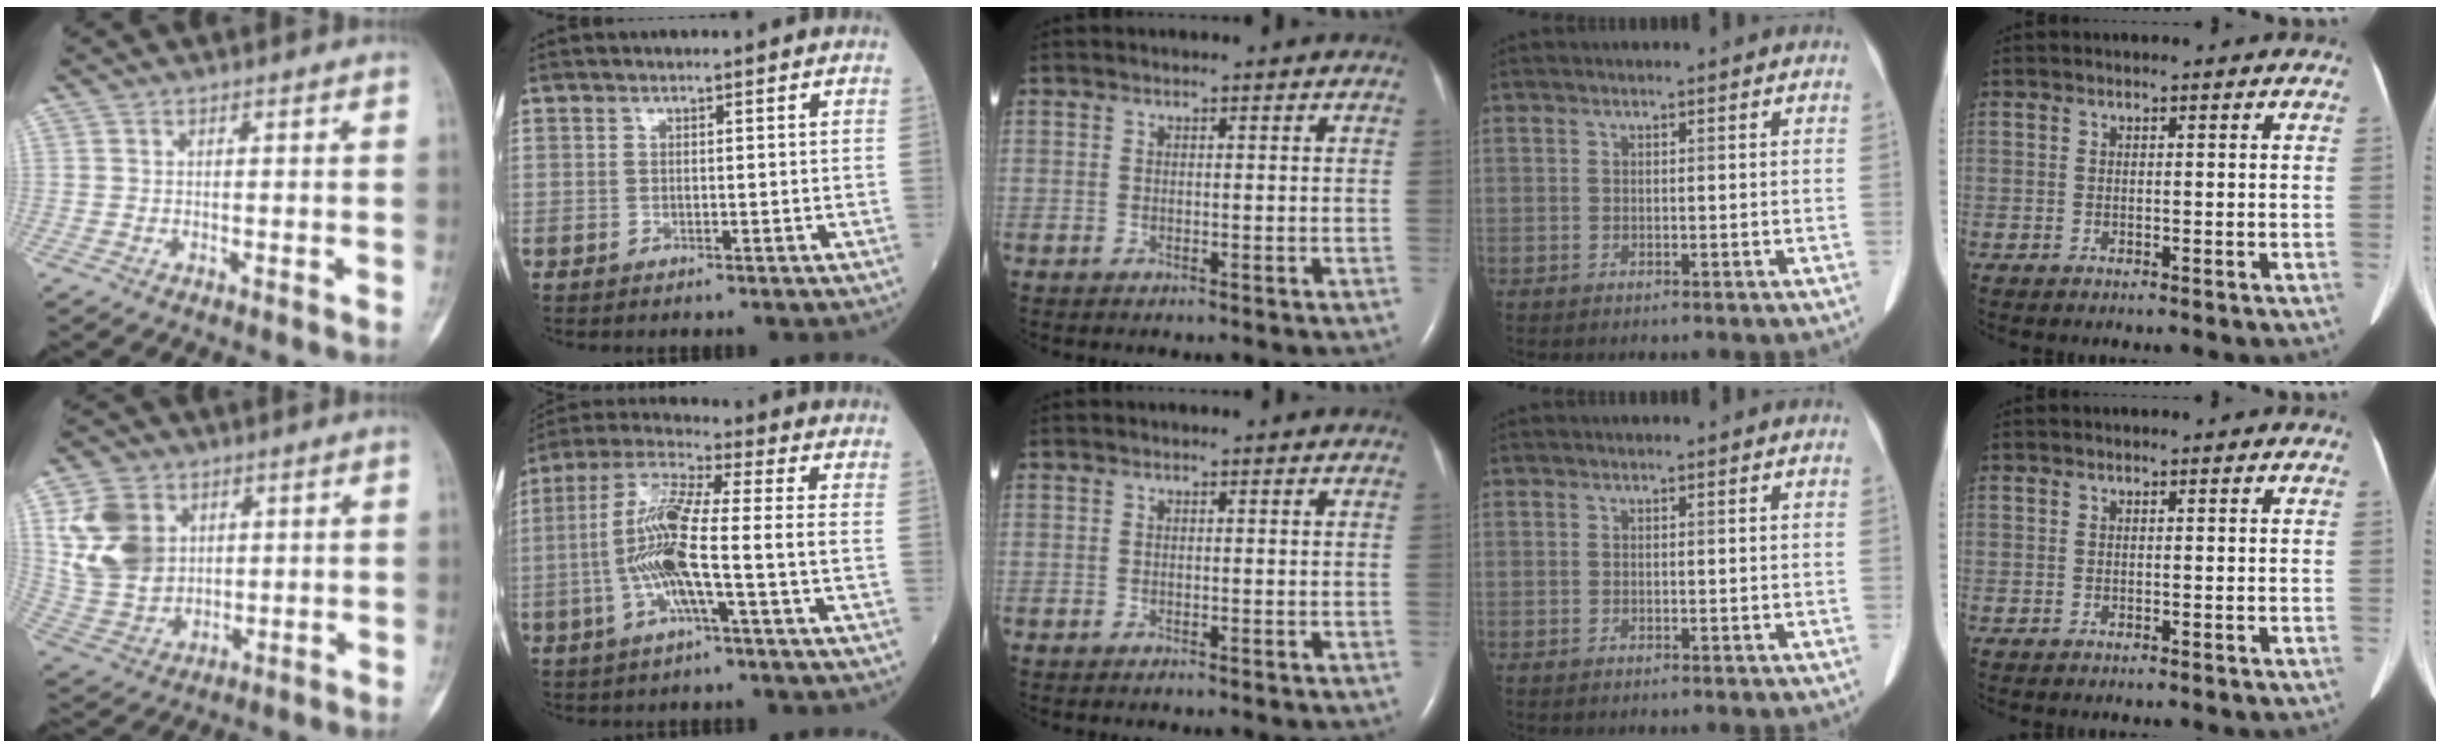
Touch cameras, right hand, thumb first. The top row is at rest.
{"thumb": {"total": 13.4, "force": [4.0, 10.4, 7.3], "torque": [-0.117, -0.011, 0.089]}, "index": {"total": 12.3, "force": [-2.2, 0.7, 12.1], "torque": [-0.250, 0.009, -0.051]}}